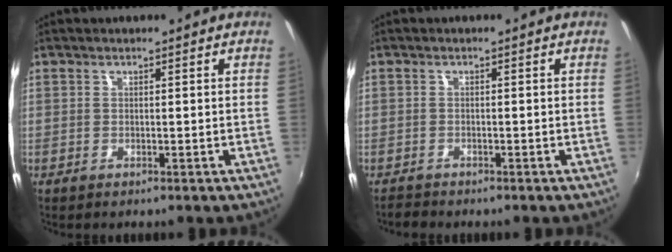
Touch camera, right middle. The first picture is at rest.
{"total": 1.4, "force": [-1.3, 0.4, -0.1], "torque": [-0.002, 0.000, -0.026]}